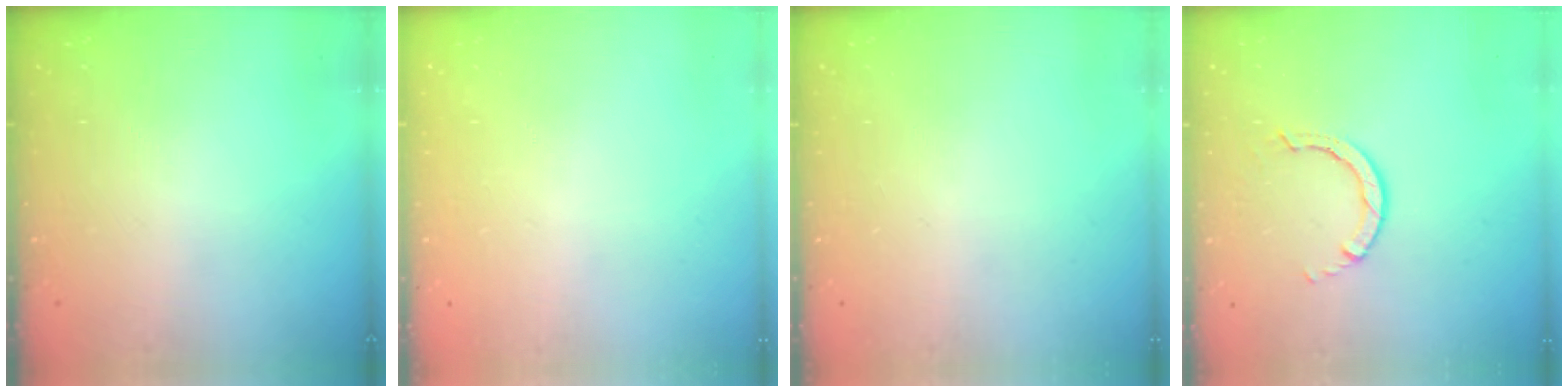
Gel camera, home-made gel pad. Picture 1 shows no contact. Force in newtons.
{"total": 2.5, "press": 2.5, "slide": 0.2}
{"total": 0.0}
{"total": 2.8, "press": 2.8, "slide": 0.2}